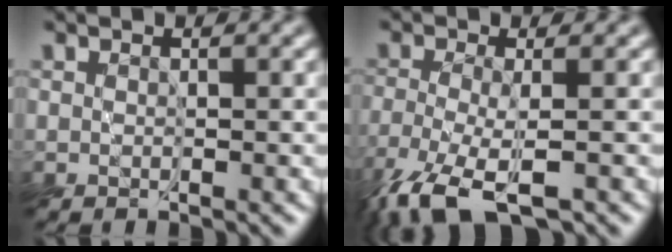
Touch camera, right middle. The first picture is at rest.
{"total": 6.6, "force": [-4.6, 1.8, 4.4], "torque": [-0.100, -0.020, -0.091]}